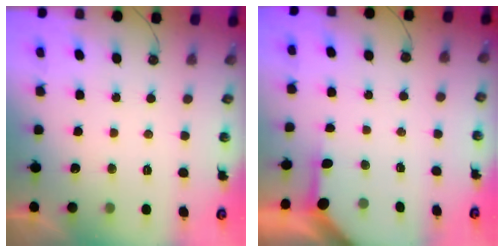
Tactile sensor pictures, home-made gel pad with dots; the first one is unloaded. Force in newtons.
{"total": 3.2, "press": 3.2, "slide": 0.3}